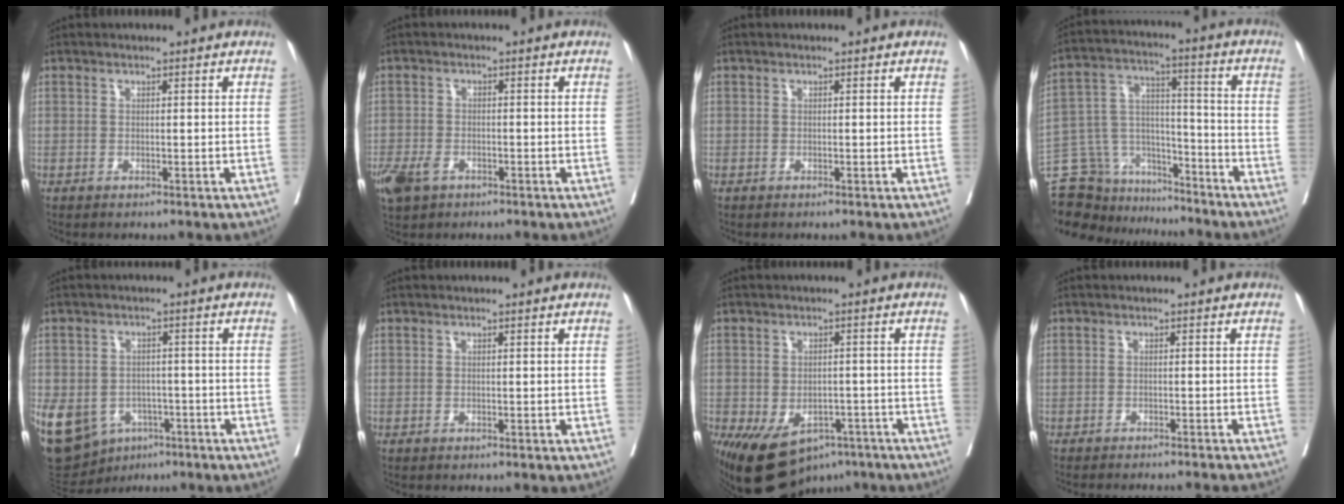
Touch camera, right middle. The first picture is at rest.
{"total": 5.6, "force": [-3.4, 3.3, 3.1], "torque": [-0.064, -0.006, -0.058]}
{"total": 0.0}
{"total": 15.3, "force": [-13.3, 6.8, 3.5], "torque": [-0.078, 0.065, -0.224]}
{"total": 22.2, "force": [-8.9, 17.6, 10.0], "torque": [-0.314, -0.010, -0.122]}
{"total": 0.0}
{"total": 11.9, "force": [-7.3, 7.3, 5.9], "torque": [-0.110, 0.004, -0.104]}
{"total": 9.7, "force": [-9.0, -0.2, 3.5], "torque": [-0.023, -0.020, -0.108]}